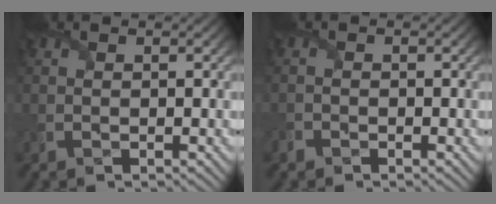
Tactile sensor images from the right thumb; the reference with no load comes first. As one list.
[{"total": 1.3, "force": [-1.1, 0.7, 0.2], "torque": [-0.004, -0.002, -0.026]}]